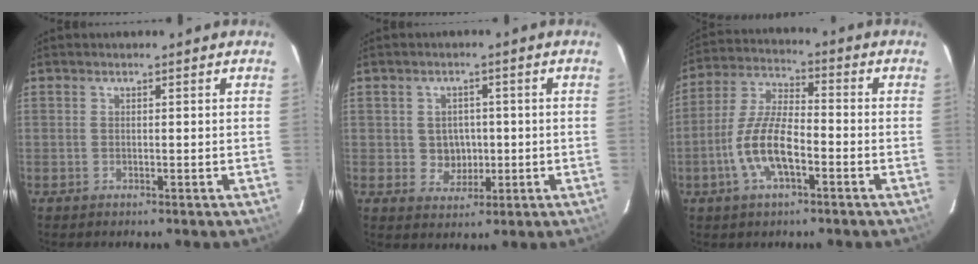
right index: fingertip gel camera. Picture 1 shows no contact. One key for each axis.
{"total": 4.6, "fx": -0.1, "fy": 4.4, "fz": 1.4, "tx": -0.031, "ty": 0.011, "tz": 0.009}
{"total": 11.1, "fx": -4.1, "fy": 4.0, "fz": 9.5, "tx": -0.205, "ty": 0.003, "tz": -0.080}